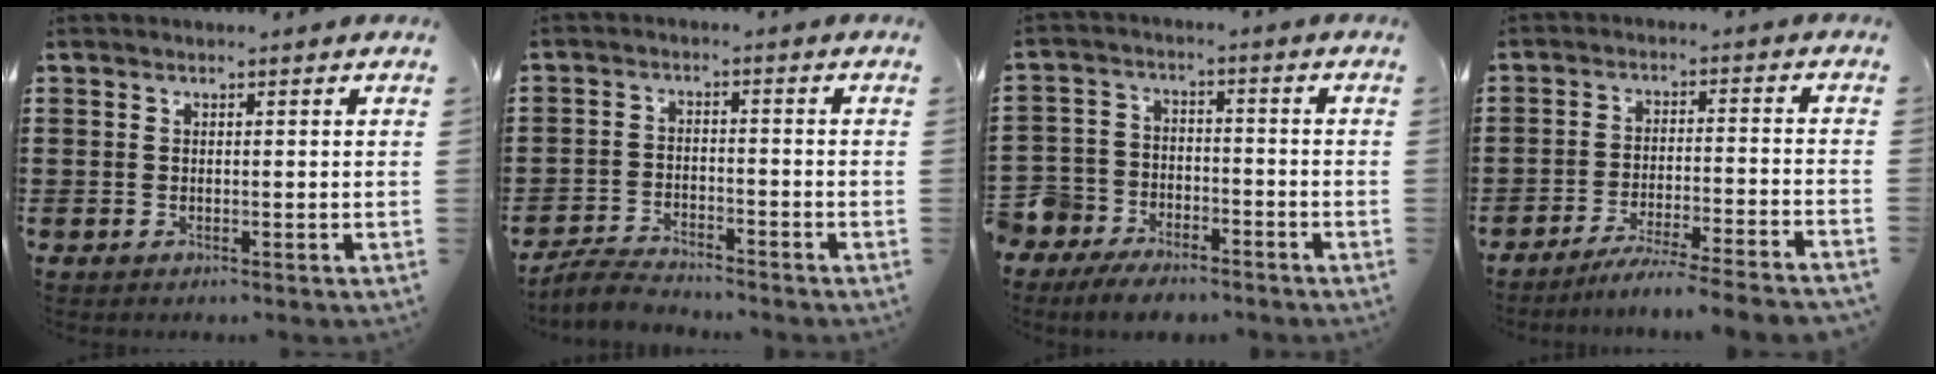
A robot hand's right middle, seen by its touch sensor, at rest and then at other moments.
{"total": 4.0, "force": [-3.8, 0.6, 0.8], "torque": [-0.023, 0.005, -0.082]}
{"total": 6.3, "force": [-5.8, 2.4, 0.3], "torque": [-0.017, 0.020, -0.121]}
{"total": 5.4, "force": [-5.0, -0.8, 1.9], "torque": [-0.034, -0.017, -0.100]}